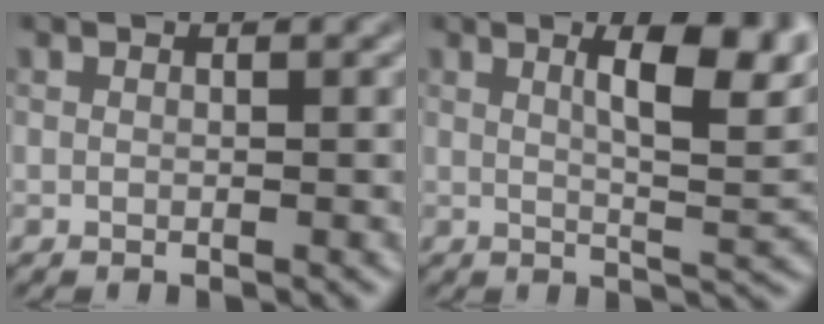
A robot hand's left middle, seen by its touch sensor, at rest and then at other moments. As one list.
[{"total": 7.9, "force": [2.8, 2.3, 7.0], "torque": [-0.092, 0.003, 0.045]}]